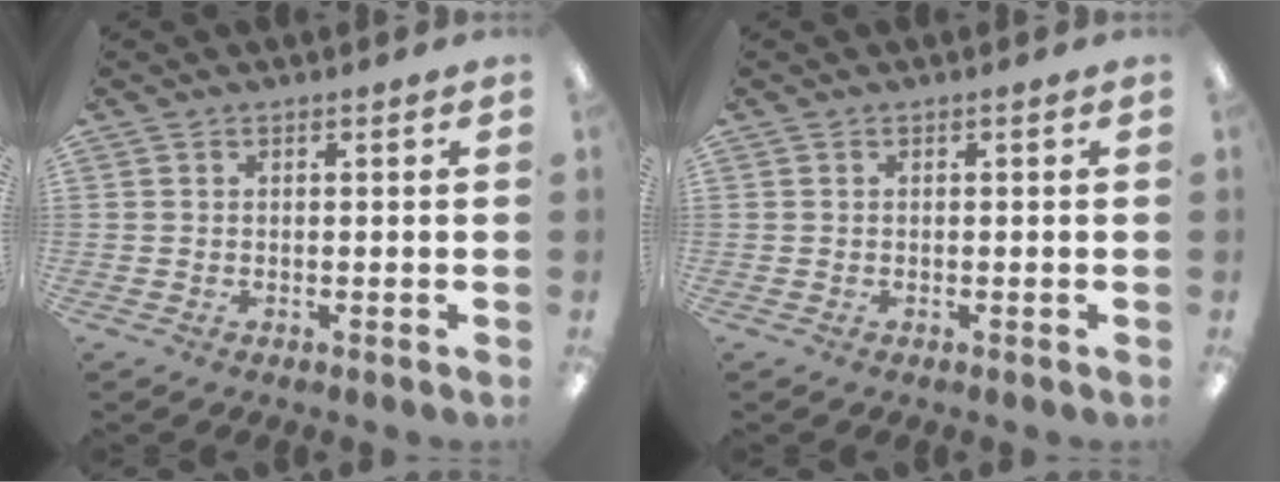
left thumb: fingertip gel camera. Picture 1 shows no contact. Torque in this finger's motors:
{"motor_torque": [0.00, 0.00, 0.01, -0.01, 0.00]}